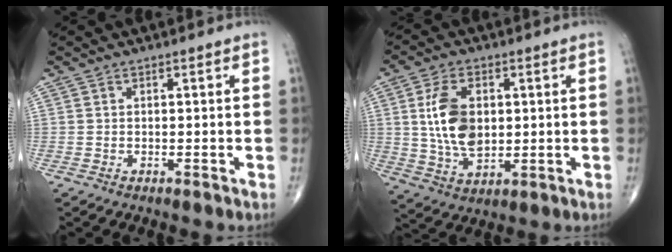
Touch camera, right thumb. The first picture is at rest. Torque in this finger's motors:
{"motor_torque": [-0.36, 1.15, 1.32, 0.38, 0.36]}